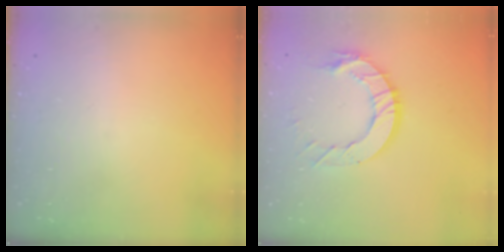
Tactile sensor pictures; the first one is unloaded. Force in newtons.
{"total": 11.5, "press": 11.4, "slide": 1.2}